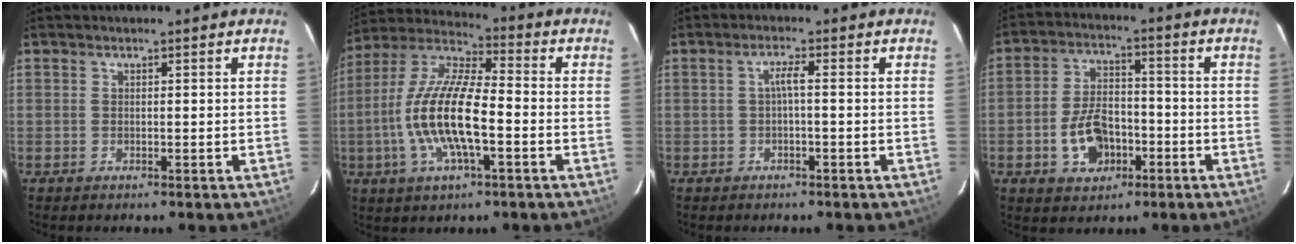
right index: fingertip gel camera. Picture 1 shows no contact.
{"total": 15.9, "force": [-3.7, 4.6, 14.8], "torque": [-0.295, -0.003, -0.078]}
{"total": 1.9, "force": [-0.5, 0.0, 1.8], "torque": [-0.037, 0.005, -0.008]}
{"total": 9.7, "force": [-3.6, 6.3, 6.4], "torque": [-0.132, 0.015, -0.051]}